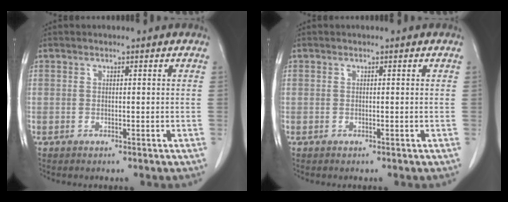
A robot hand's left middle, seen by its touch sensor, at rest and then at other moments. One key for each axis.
{"total": 0.0}